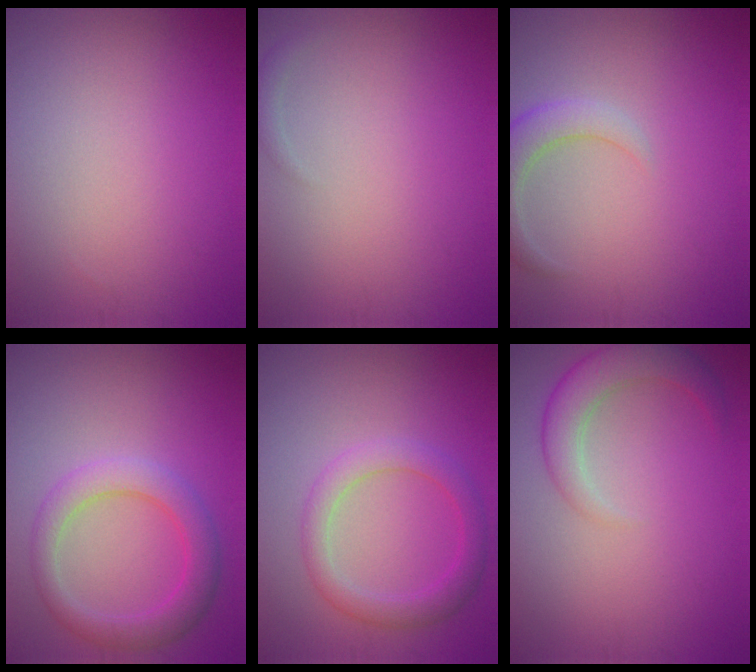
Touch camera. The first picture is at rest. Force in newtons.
{"total": 0.7, "press": 0.7, "slide": 0.1}
{"total": 3.0, "press": 3.0, "slide": 0.3}
{"total": 4.1, "press": 4.1, "slide": 0.2}
{"total": 3.2, "press": 3.2, "slide": 0.1}
{"total": 3.5, "press": 3.5, "slide": 0.2}